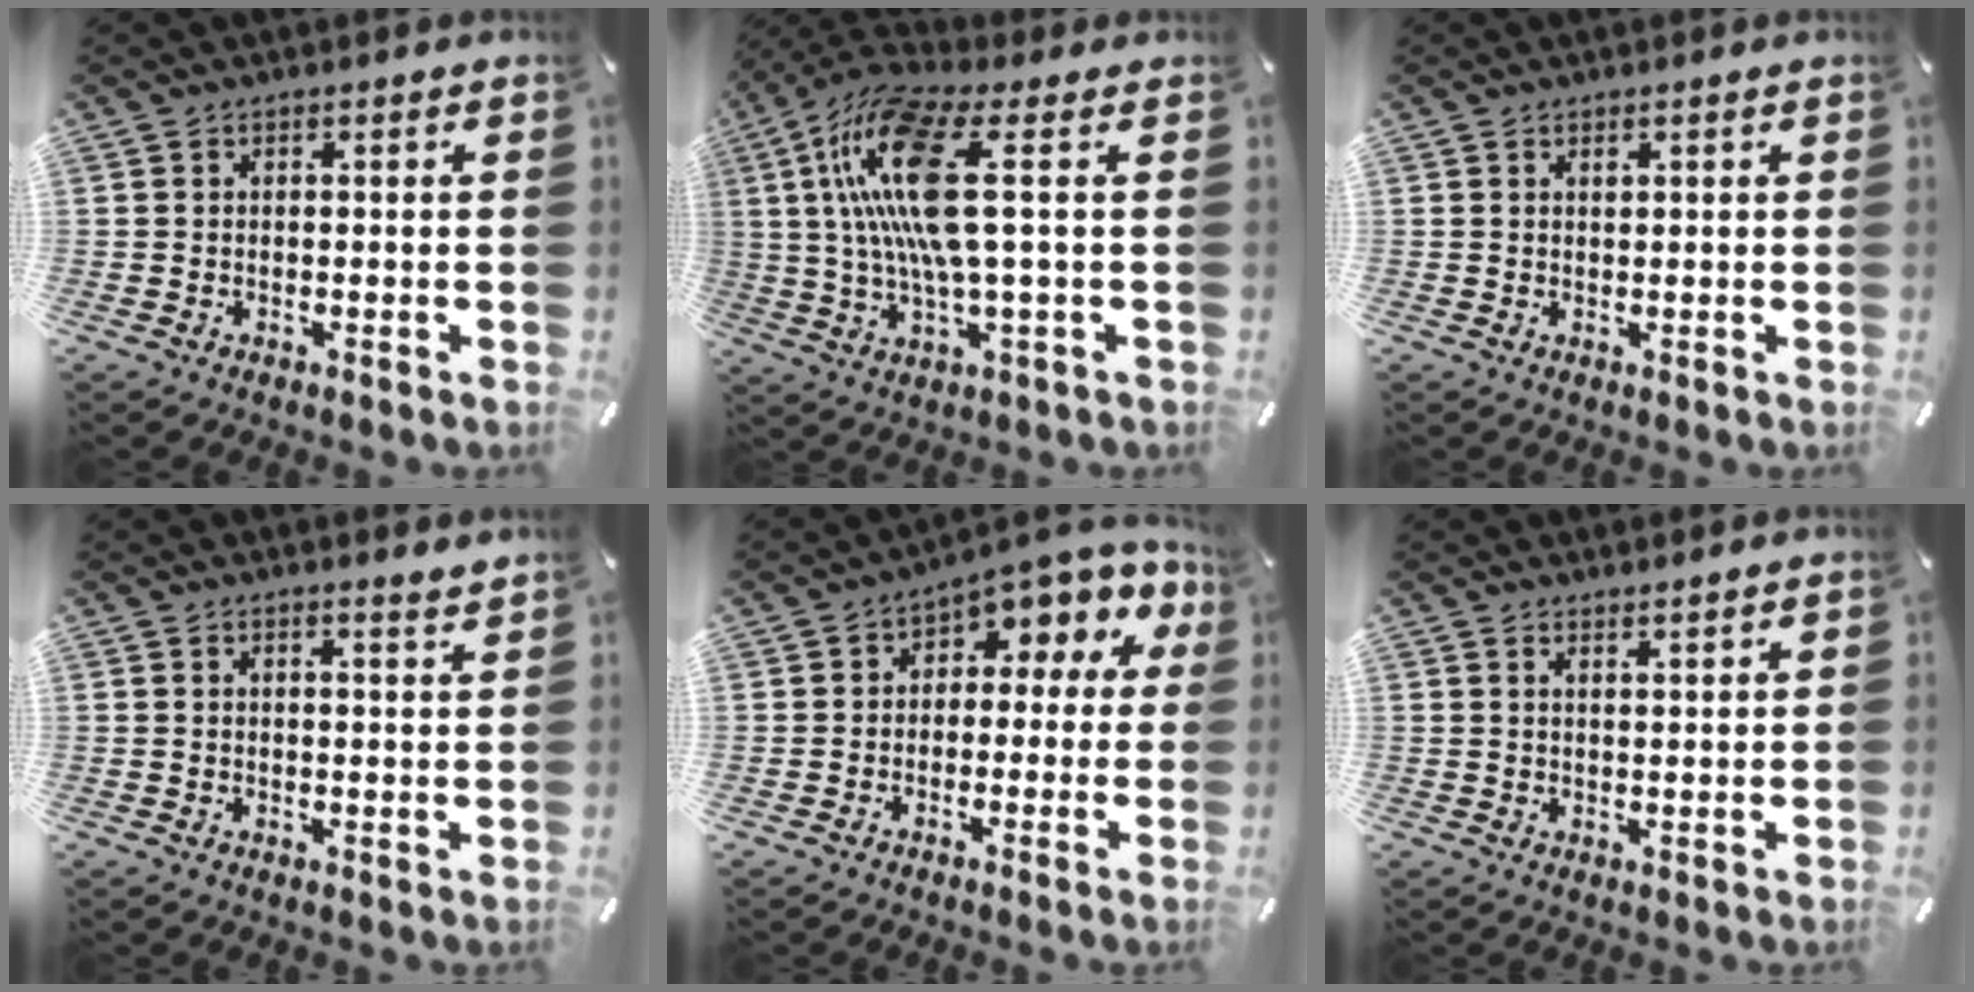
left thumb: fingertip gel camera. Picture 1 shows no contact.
{"total": 16.8, "force": [3.4, 3.9, 15.9], "torque": [-0.344, -0.020, 0.042]}
{"total": 0.6, "force": [0.4, 0.2, 0.5], "torque": [-0.009, -0.001, 0.008]}
{"total": 2.0, "force": [1.9, -0.3, 0.5], "torque": [-0.005, -0.017, 0.033]}
{"total": 5.5, "force": [2.0, 3.6, 3.7], "torque": [-0.056, -0.016, 0.030]}
{"total": 2.1, "force": [2.0, -0.4, 0.2], "torque": [-0.007, -0.012, 0.038]}